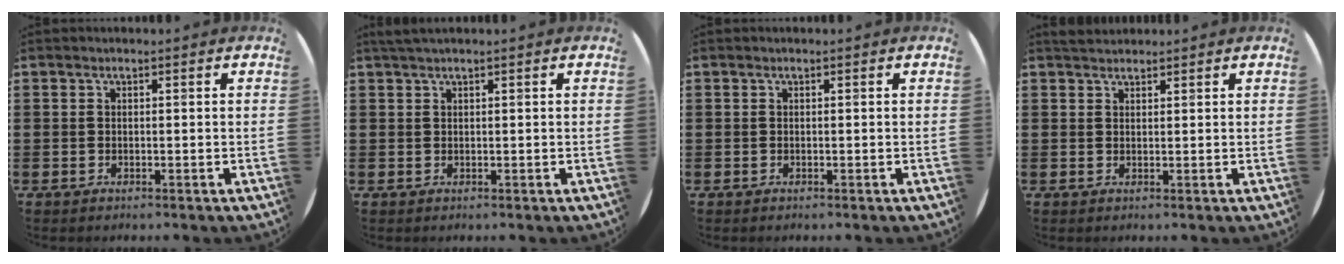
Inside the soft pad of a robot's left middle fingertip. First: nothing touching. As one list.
[{"total": 0.9, "force": [0.7, -0.1, 0.5], "torque": [-0.008, 0.001, 0.013]}, {"total": 0.0}, {"total": 1.6, "force": [1.6, 0.4, 0.2], "torque": [-0.007, 0.004, 0.030]}]